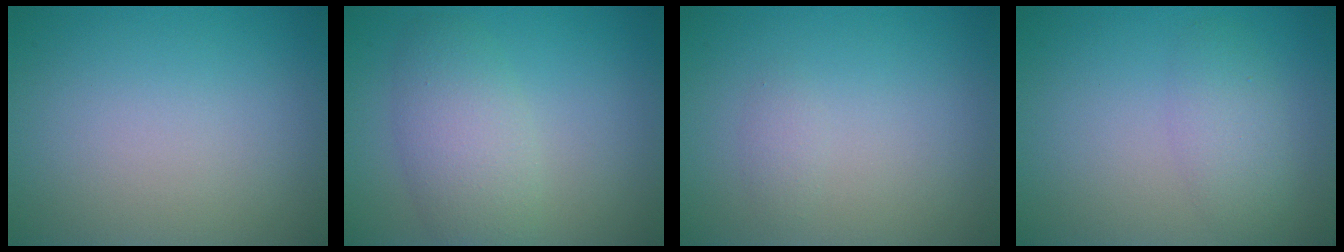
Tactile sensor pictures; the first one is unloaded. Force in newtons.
{"total": 4.3, "press": 4.3, "slide": 0.2}
{"total": 0.8, "press": 0.8, "slide": 0.0}
{"total": 2.5, "press": 2.5, "slide": 0.0}